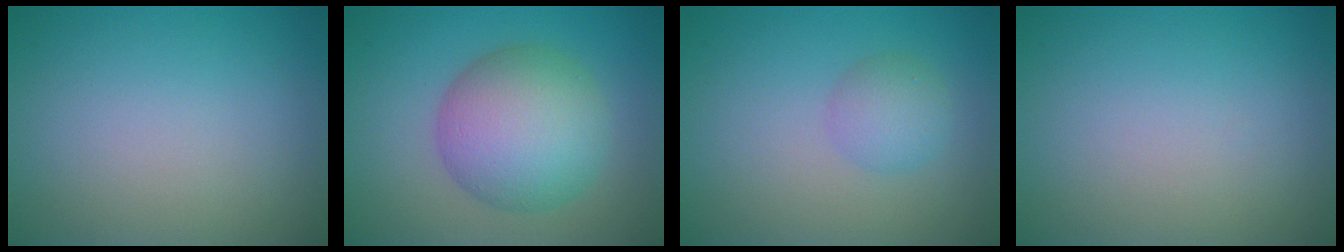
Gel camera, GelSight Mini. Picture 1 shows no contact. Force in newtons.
{"total": 8.5, "press": 8.5, "slide": 0.2}
{"total": 2.5, "press": 2.5, "slide": 0.1}
{"total": 0.0}